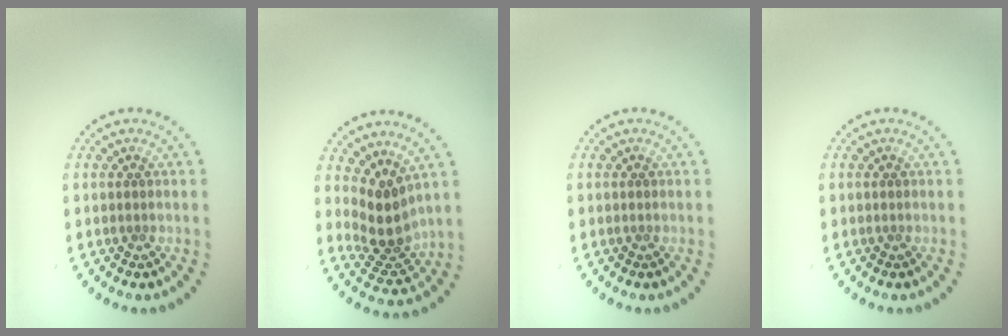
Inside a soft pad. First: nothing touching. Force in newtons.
{"total": 3.7, "press": 2.9, "slide": 2.4}
{"total": 0.0}
{"total": 0.0}